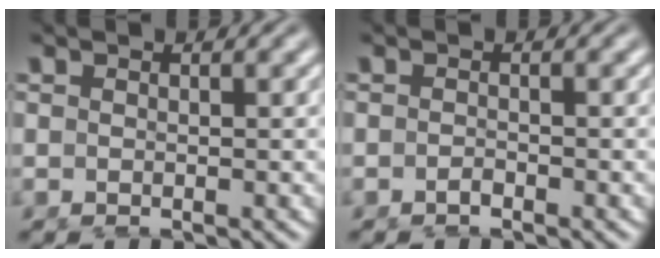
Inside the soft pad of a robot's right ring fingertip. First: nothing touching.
{"total": 0.8, "force": [-0.8, -0.1, 0.1], "torque": [0.003, -0.002, -0.013]}